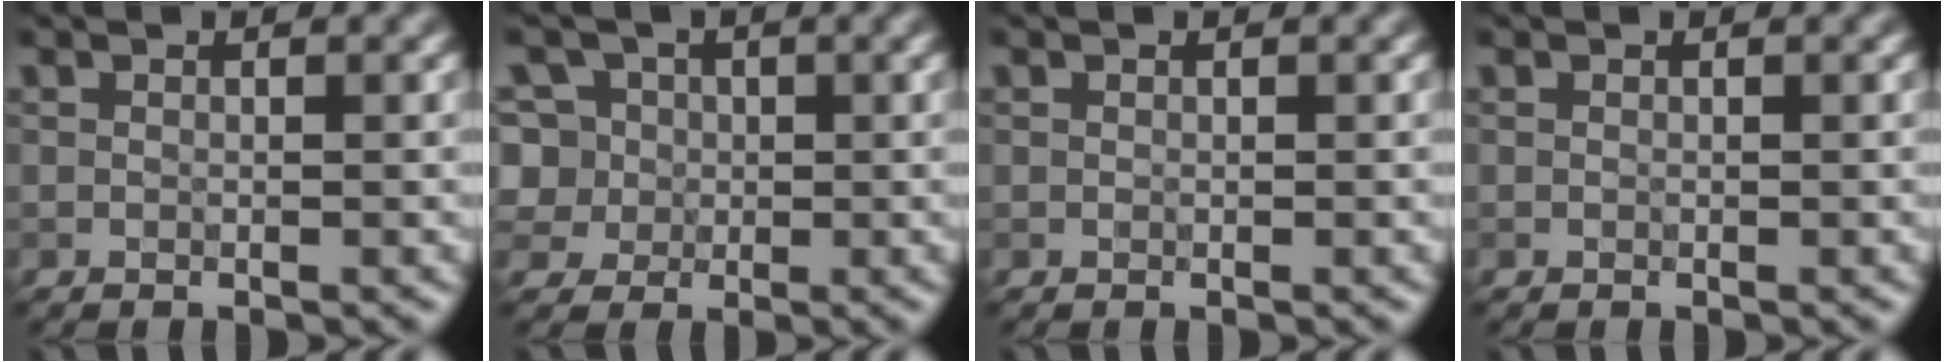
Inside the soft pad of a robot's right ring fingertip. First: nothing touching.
{"total": 7.9, "force": [1.5, 7.0, 3.3], "torque": [-0.062, 0.039, -0.005]}
{"total": 0.0}
{"total": 0.0}